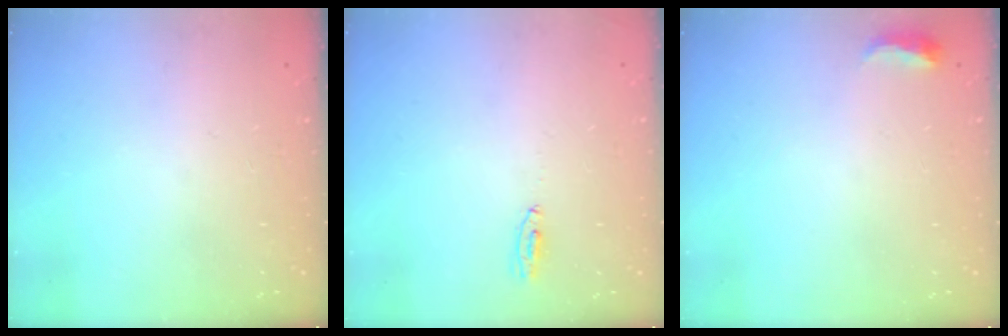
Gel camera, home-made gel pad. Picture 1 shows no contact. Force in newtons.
{"total": 3.5, "press": 3.1, "slide": 1.4}
{"total": 3.9, "press": 3.8, "slide": 0.9}